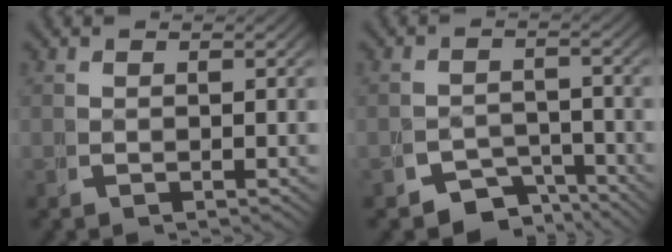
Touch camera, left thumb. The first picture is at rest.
{"total": 4.6, "force": [-3.7, 2.4, 1.2], "torque": [-0.006, -0.019, -0.067]}